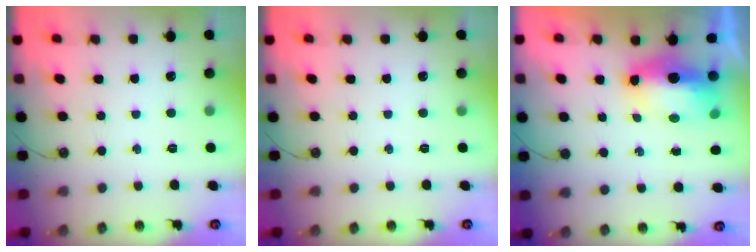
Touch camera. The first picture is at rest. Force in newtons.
{"total": 0.0}
{"total": 8.7, "press": 8.5, "slide": 1.6}